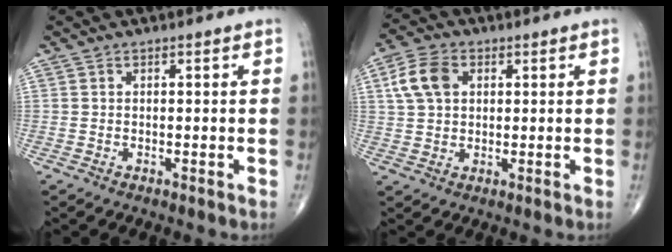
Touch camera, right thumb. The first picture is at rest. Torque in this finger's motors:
{"motor_torque": [-0.86, 0.90, 0.10, -0.09, 0.02]}